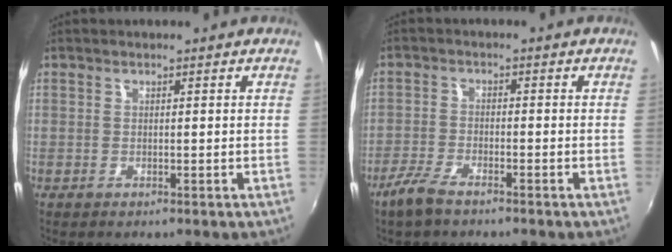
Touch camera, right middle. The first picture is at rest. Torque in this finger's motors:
{"motor_torque": [0.59, -0.49, 0.22, 0.04]}